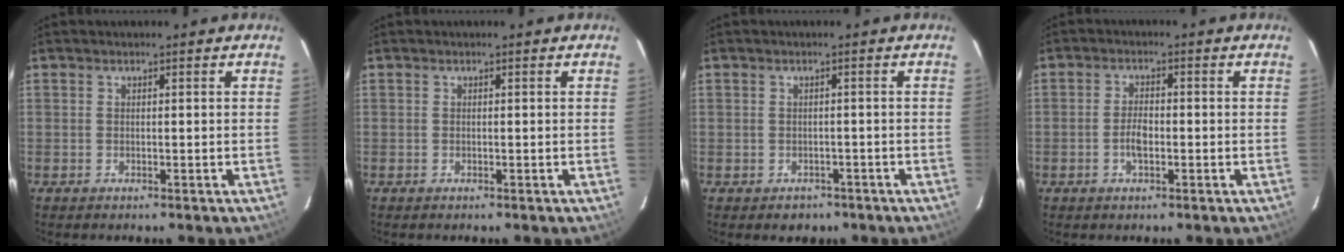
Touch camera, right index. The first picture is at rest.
{"total": 0.0}
{"total": 3.1, "force": [-1.6, 2.6, 0.4], "torque": [-0.004, 0.012, -0.013]}
{"total": 3.5, "force": [-1.0, 1.5, 2.9], "torque": [-0.060, 0.003, -0.019]}